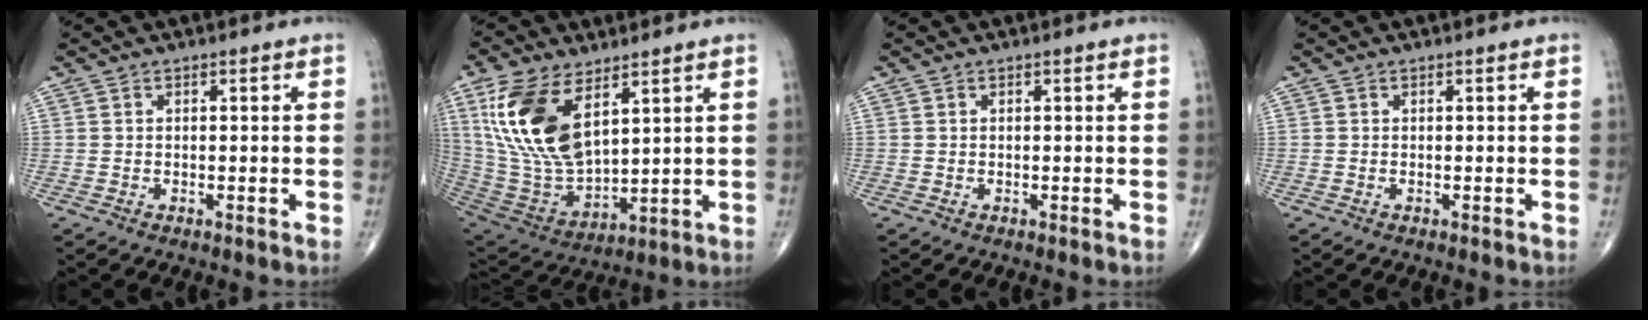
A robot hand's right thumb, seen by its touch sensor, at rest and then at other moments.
{"total": 19.0, "force": [8.0, 9.6, 14.3], "torque": [-0.277, -0.033, 0.167]}
{"total": 0.0}
{"total": 0.0}